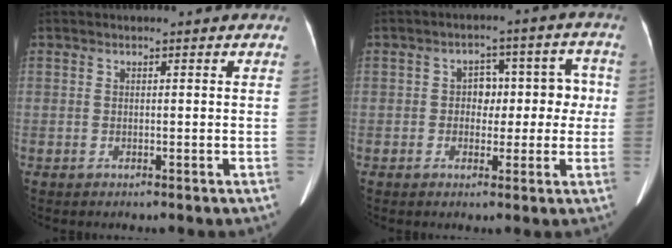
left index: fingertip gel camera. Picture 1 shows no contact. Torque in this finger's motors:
{"motor_torque": [-0.07, 0.04, 0.07, 0.00]}